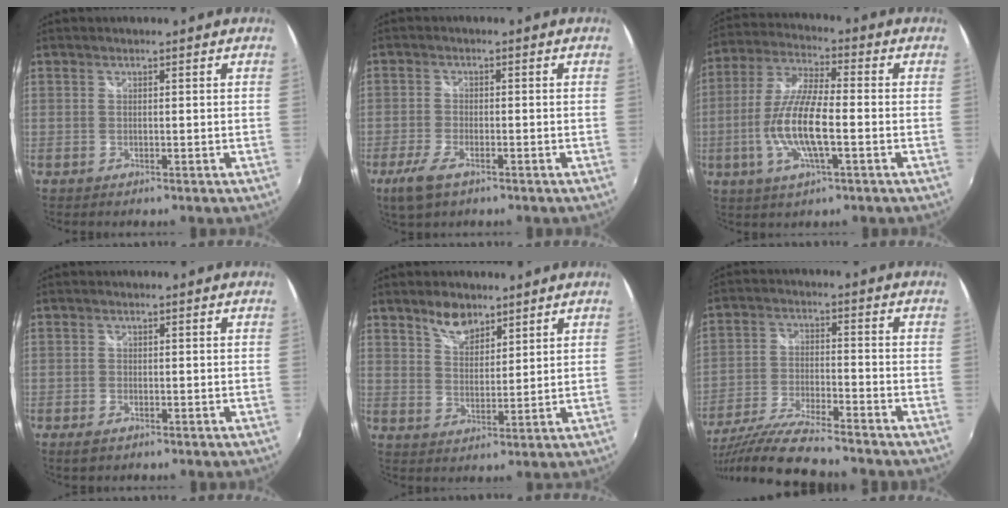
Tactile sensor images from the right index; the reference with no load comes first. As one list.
[{"total": 5.9, "force": [-3.7, 2.3, 4.0], "torque": [-0.104, -0.012, -0.068]}, {"total": 12.6, "force": [-3.0, 3.0, 11.8], "torque": [-0.246, -0.004, -0.060]}, {"total": 2.2, "force": [-1.5, 1.1, 1.3], "torque": [-0.025, -0.006, -0.025]}, {"total": 5.8, "force": [4.3, 2.8, 2.5], "torque": [-0.035, 0.002, 0.079]}, {"total": 15.1, "force": [-13.4, 0.7, 6.8], "torque": [-0.147, -0.032, -0.243]}]